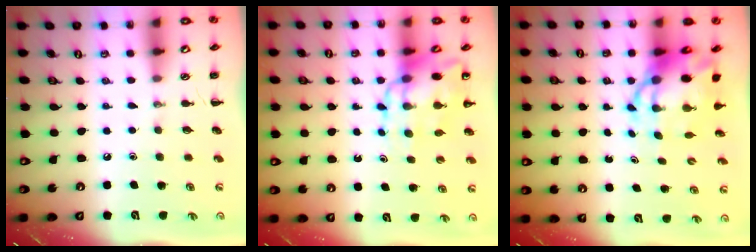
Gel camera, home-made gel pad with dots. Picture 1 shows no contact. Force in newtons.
{"total": 10.7, "press": 10.3, "slide": 3.1}
{"total": 9.2, "press": 8.9, "slide": 2.6}